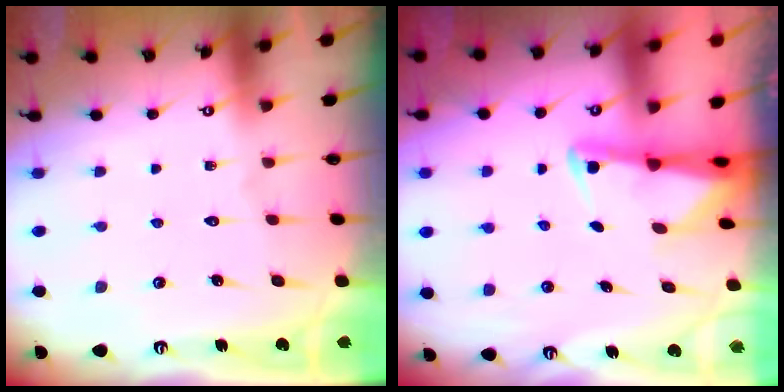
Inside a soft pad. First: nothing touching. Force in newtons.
{"total": 2.4, "press": 2.4, "slide": 0.5}